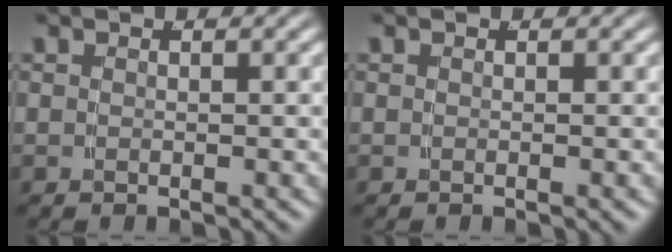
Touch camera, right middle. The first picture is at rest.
{"total": 0.0}